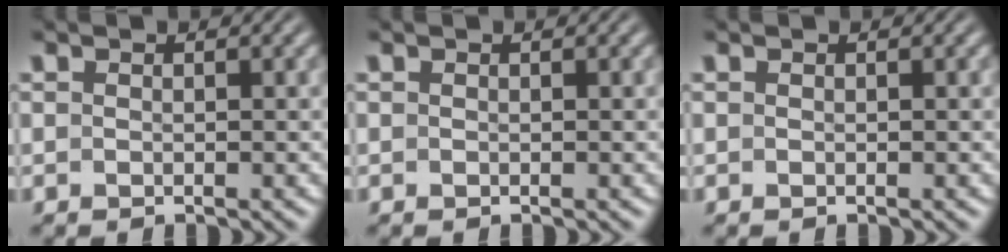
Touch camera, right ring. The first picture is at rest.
{"total": 0.0}
{"total": 0.0}